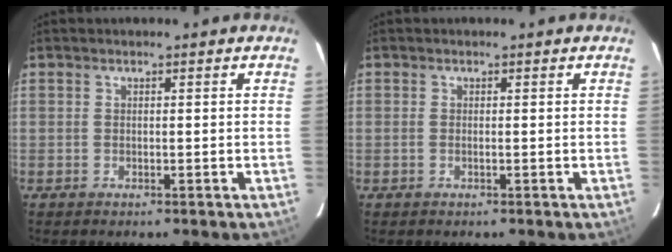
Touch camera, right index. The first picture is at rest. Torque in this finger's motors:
{"motor_torque": [-0.10, 0.03, -0.03, 0.00]}